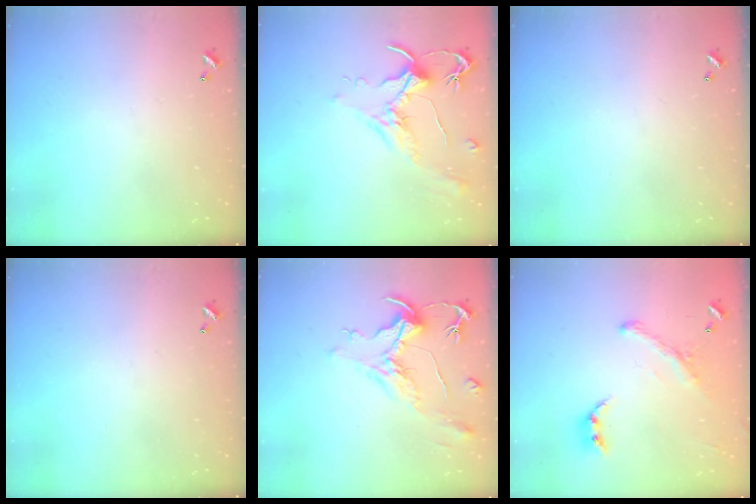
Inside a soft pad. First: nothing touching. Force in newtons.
{"total": 1.9, "press": 1.9, "slide": 0.6}
{"total": 0.0}
{"total": 0.0}
{"total": 2.2, "press": 1.8, "slide": 1.3}
{"total": 2.2, "press": 1.9, "slide": 1.0}